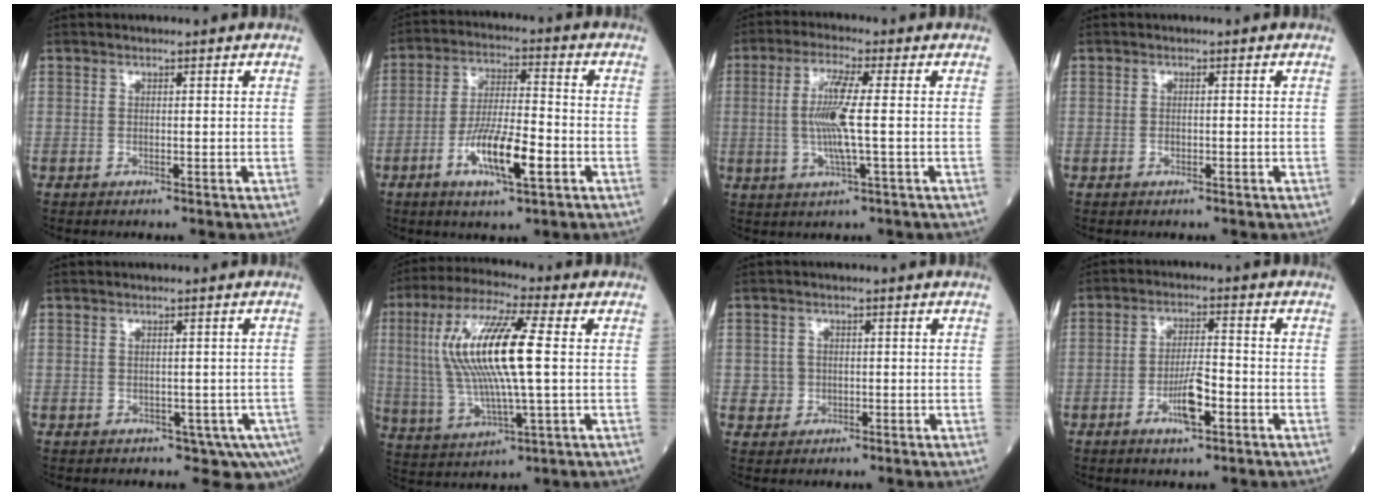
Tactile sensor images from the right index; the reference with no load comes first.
{"total": 10.3, "force": [-3.9, 2.0, 9.3], "torque": [-0.177, -0.003, -0.066]}
{"total": 7.7, "force": [0.1, 0.6, 7.6], "torque": [-0.157, 0.005, 0.000]}
{"total": 0.6, "force": [-0.3, 0.4, 0.4], "torque": [-0.011, 0.001, -0.005]}
{"total": 5.3, "force": [-2.7, 3.3, 3.3], "torque": [-0.021, 0.000, -0.030]}
{"total": 16.0, "force": [2.0, 2.2, 15.7], "torque": [-0.328, 0.013, 0.036]}
{"total": 2.2, "force": [-0.2, 2.1, 0.3], "torque": [0.001, 0.008, 0.002]}
{"total": 5.9, "force": [-2.5, 1.3, 5.1], "torque": [-0.099, 0.001, -0.041]}